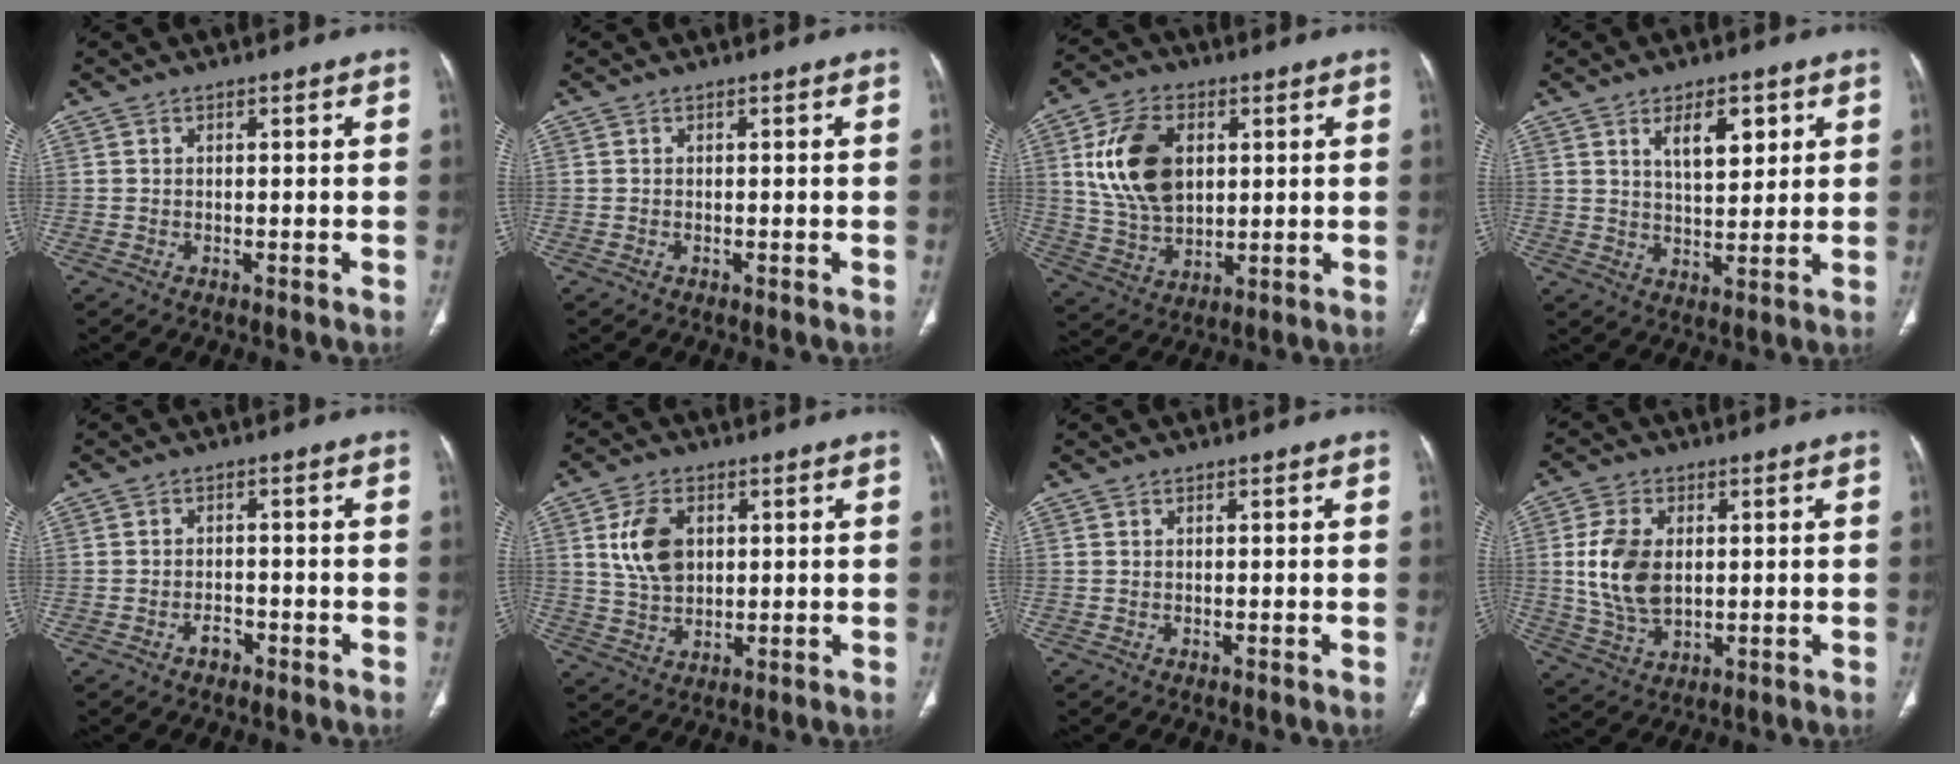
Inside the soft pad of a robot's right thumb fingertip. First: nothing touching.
{"total": 0.0}
{"total": 15.1, "force": [3.6, 9.8, 10.8], "torque": [-0.184, -0.008, 0.073]}
{"total": 7.8, "force": [3.5, 3.7, 5.9], "torque": [-0.072, -0.023, 0.059]}
{"total": 2.1, "force": [-1.4, 1.2, 0.9], "torque": [-0.009, 0.013, -0.025]}
{"total": 8.7, "force": [2.2, 5.9, 6.1], "torque": [-0.103, -0.007, 0.046]}
{"total": 0.0}
{"total": 10.9, "force": [1.2, 6.9, 8.3], "torque": [-0.165, -0.006, 0.033]}